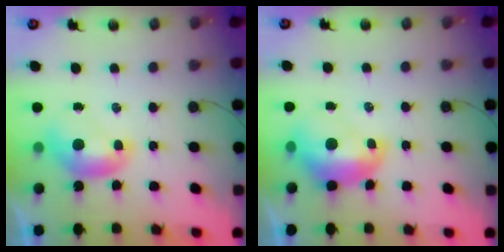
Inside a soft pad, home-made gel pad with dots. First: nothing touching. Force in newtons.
{"total": 2.8, "press": 2.7, "slide": 0.7}